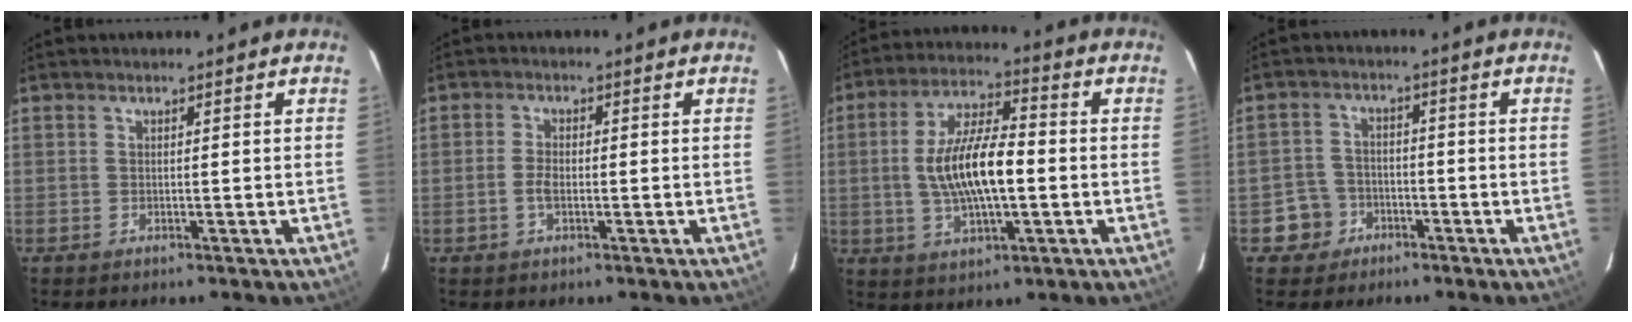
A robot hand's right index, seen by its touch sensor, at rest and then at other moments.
{"total": 2.7, "force": [-0.8, 1.5, 2.1], "torque": [-0.047, 0.002, -0.016]}
{"total": 13.3, "force": [-1.0, 4.7, 12.4], "torque": [-0.238, 0.006, -0.014]}
{"total": 5.4, "force": [-2.8, 4.6, 0.3], "torque": [-0.018, 0.021, -0.046]}